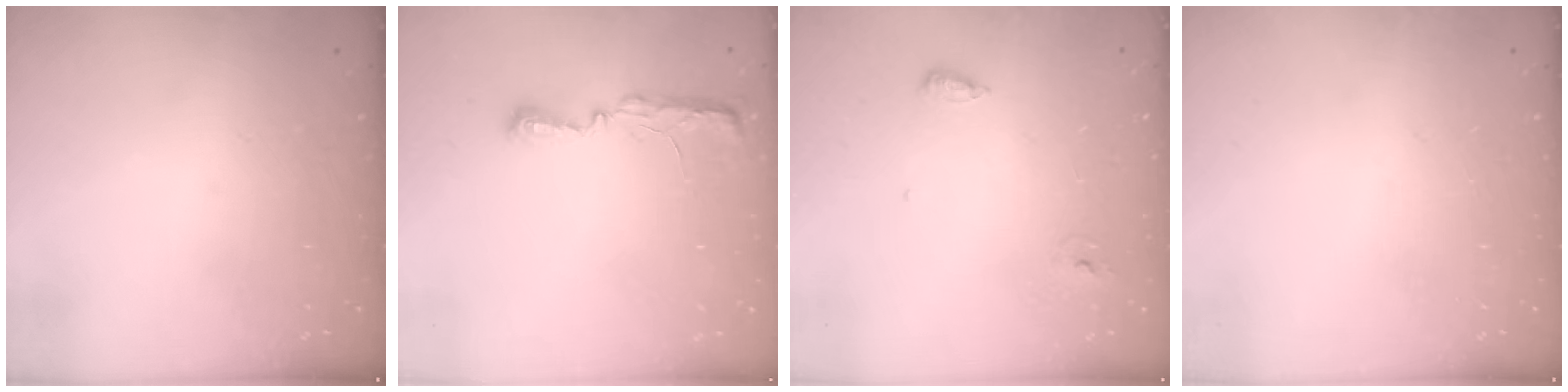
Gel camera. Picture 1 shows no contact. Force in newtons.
{"total": 5.4, "press": 5.3, "slide": 0.7}
{"total": 6.0, "press": 5.8, "slide": 1.5}
{"total": 0.0}